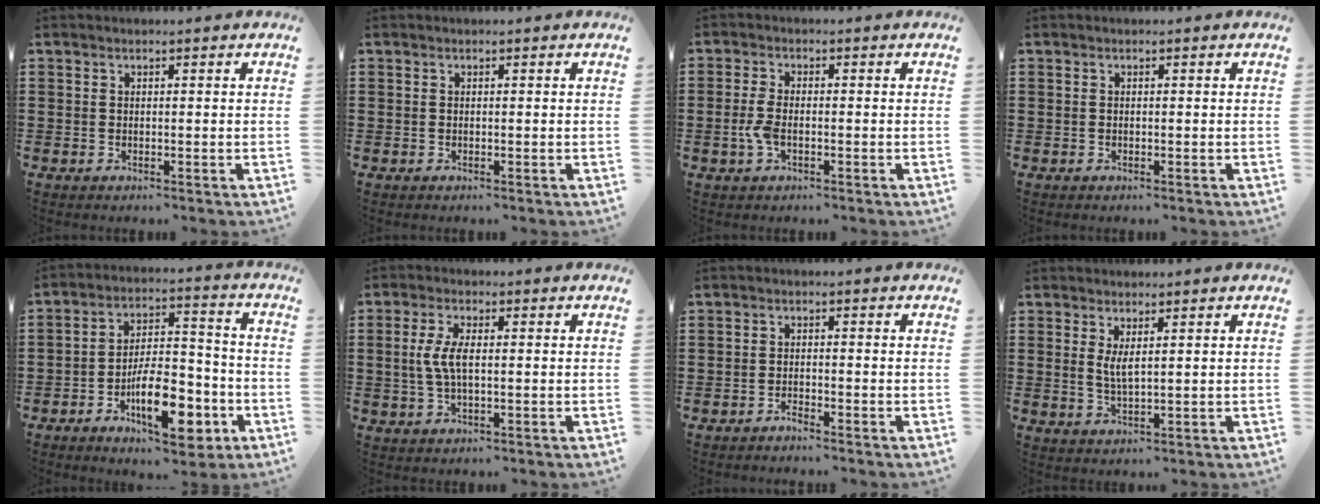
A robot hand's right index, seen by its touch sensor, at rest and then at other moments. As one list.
[{"total": 0.0}, {"total": 3.4, "force": [-0.9, 1.5, 2.9], "torque": [-0.082, -0.007, -0.025]}, {"total": 0.0}, {"total": 12.7, "force": [-5.9, 5.2, 10.0], "torque": [-0.165, 0.016, -0.099]}, {"total": 4.8, "force": [0.2, 1.8, 4.4], "torque": [-0.106, -0.002, -0.005]}, {"total": 1.3, "force": [-1.3, -0.1, 0.3], "torque": [-0.008, -0.001, -0.026]}, {"total": 2.8, "force": [1.1, 0.7, 2.5], "torque": [-0.052, 0.002, 0.020]}]